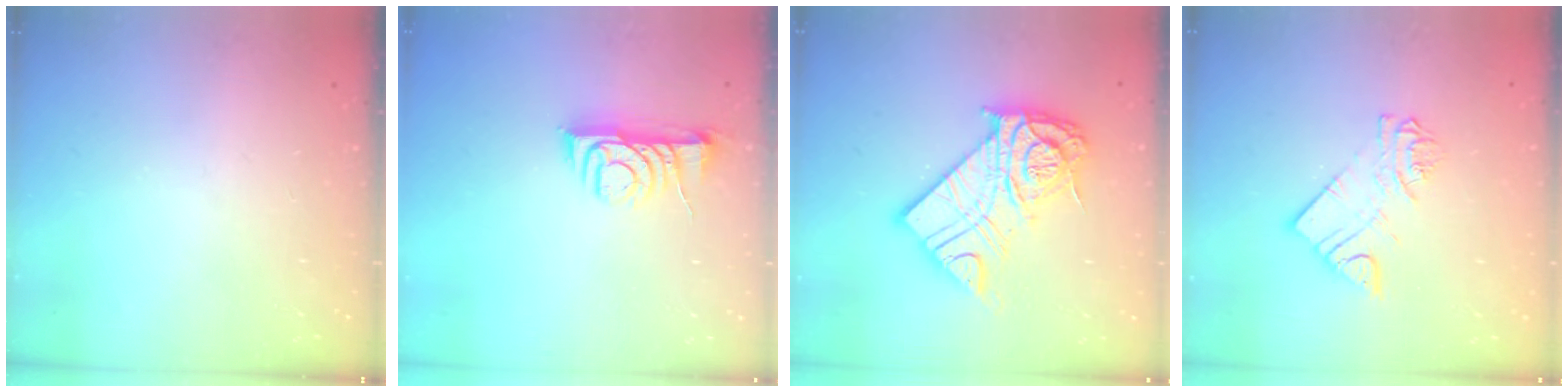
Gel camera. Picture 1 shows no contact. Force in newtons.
{"total": 8.3, "press": 8.2, "slide": 0.9}
{"total": 20.3, "press": 20.1, "slide": 2.2}
{"total": 8.0, "press": 8.0, "slide": 0.4}